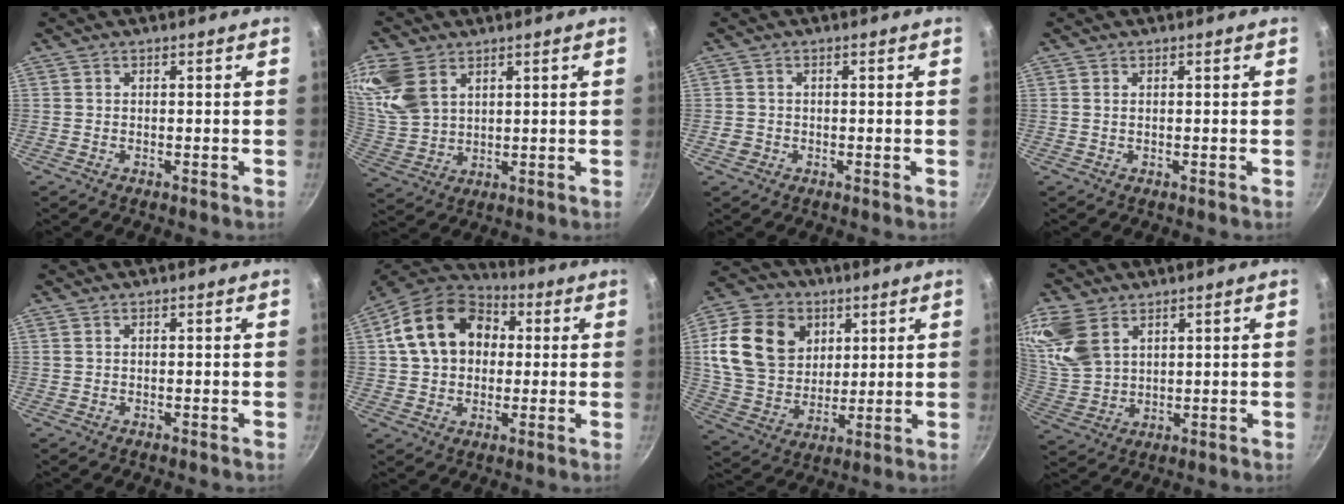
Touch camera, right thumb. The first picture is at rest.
{"total": 11.8, "force": [5.7, 7.7, 6.8], "torque": [-0.134, -0.015, 0.127]}
{"total": 1.8, "force": [-0.5, 1.6, 0.6], "torque": [-0.011, 0.003, -0.008]}
{"total": 0.6, "force": [0.2, 0.3, 0.5], "torque": [-0.009, 0.001, 0.004]}
{"total": 0.0}
{"total": 18.0, "force": [3.5, 13.6, 11.3], "torque": [-0.176, 0.030, 0.049]}
{"total": 19.3, "force": [5.8, 14.9, 10.9], "torque": [-0.187, -0.013, 0.108]}
{"total": 12.3, "force": [6.1, 8.1, 7.0], "torque": [-0.141, -0.015, 0.136]}